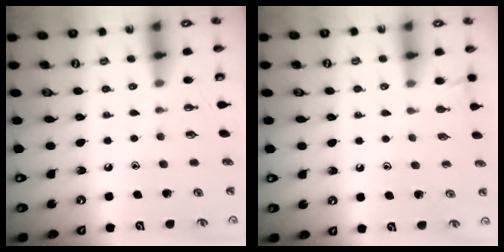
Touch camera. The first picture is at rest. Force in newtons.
{"total": 4.4, "press": 4.4, "slide": 0.5}